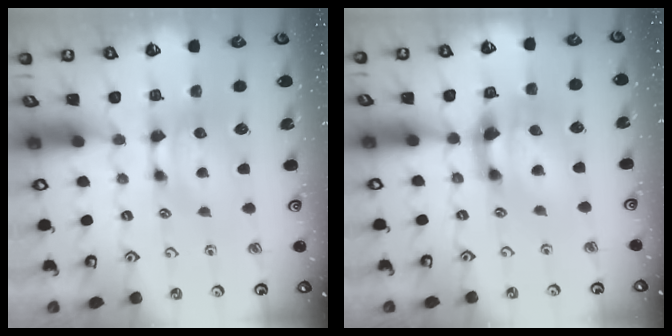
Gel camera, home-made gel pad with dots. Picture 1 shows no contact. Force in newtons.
{"total": 4.6, "press": 4.1, "slide": 2.1}